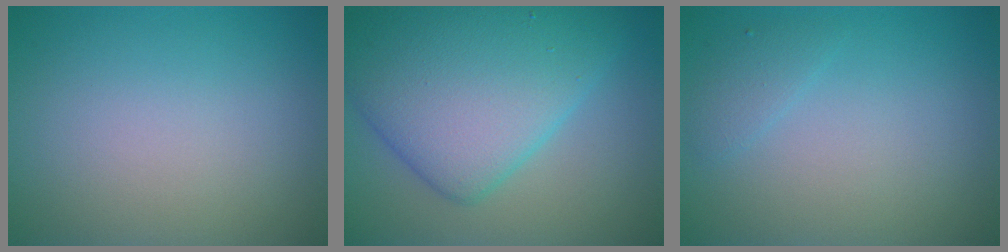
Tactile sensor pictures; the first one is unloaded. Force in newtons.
{"total": 9.5, "press": 9.5, "slide": 0.2}
{"total": 1.2, "press": 1.2, "slide": 0.1}